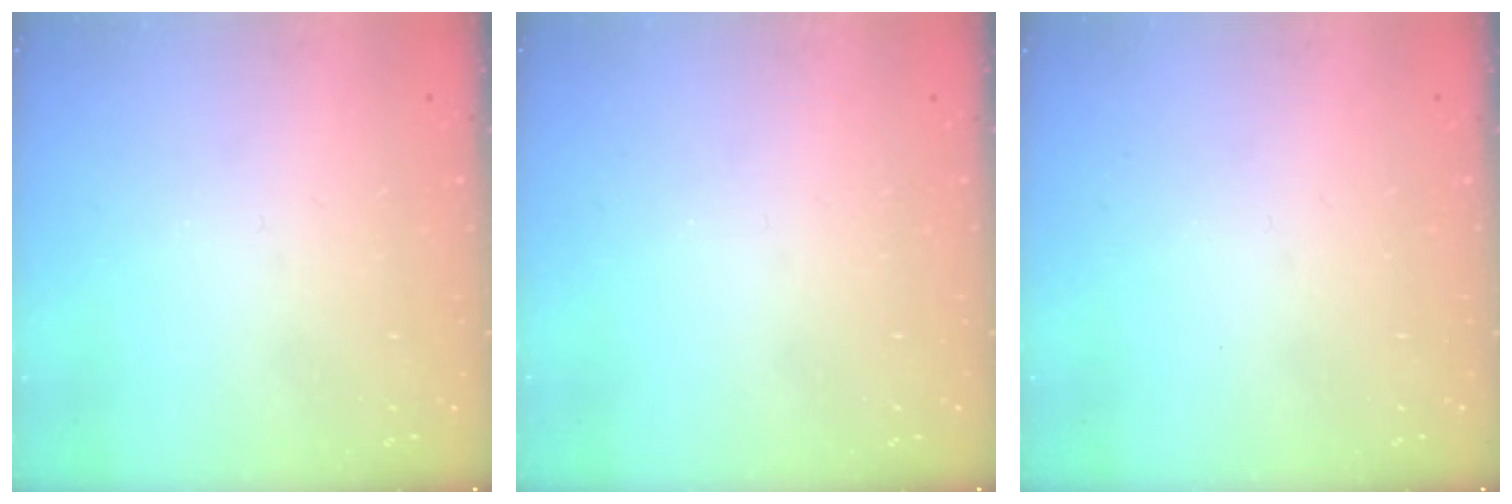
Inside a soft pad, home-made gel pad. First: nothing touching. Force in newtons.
{"total": 0.0}
{"total": 0.0}